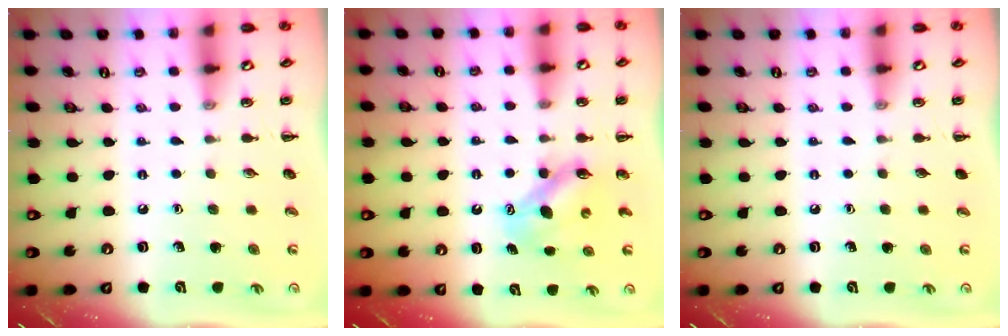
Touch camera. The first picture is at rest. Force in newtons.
{"total": 6.6, "press": 6.6, "slide": 0.6}
{"total": 0.0}